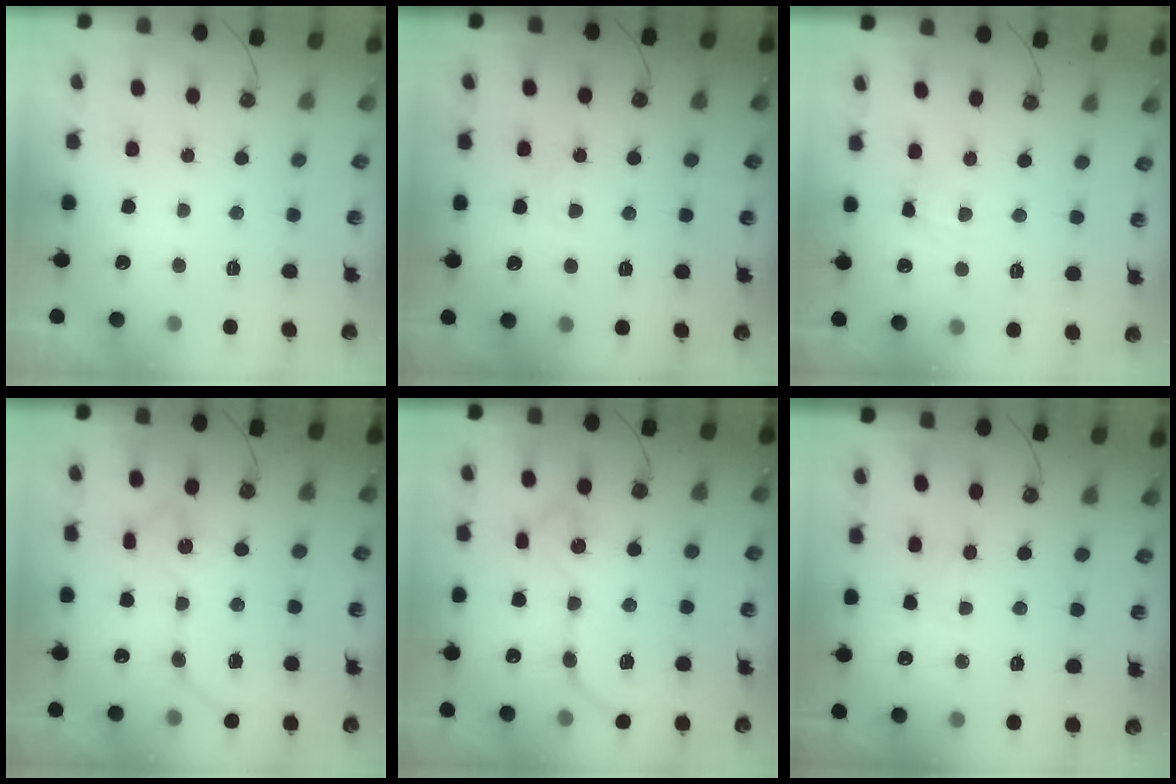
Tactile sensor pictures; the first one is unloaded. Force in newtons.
{"total": 1.9, "press": 1.9, "slide": 0.3}
{"total": 5.2, "press": 5.2, "slide": 0.4}
{"total": 11.8, "press": 11.8, "slide": 0.2}
{"total": 13.3, "press": 13.3, "slide": 0.5}
{"total": 1.9, "press": 1.9, "slide": 0.3}